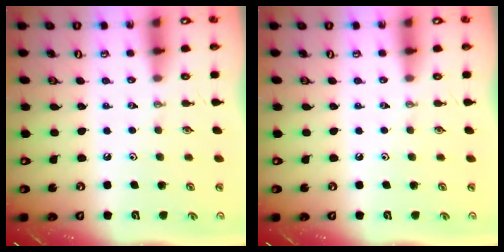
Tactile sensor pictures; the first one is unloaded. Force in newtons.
{"total": 0.0}